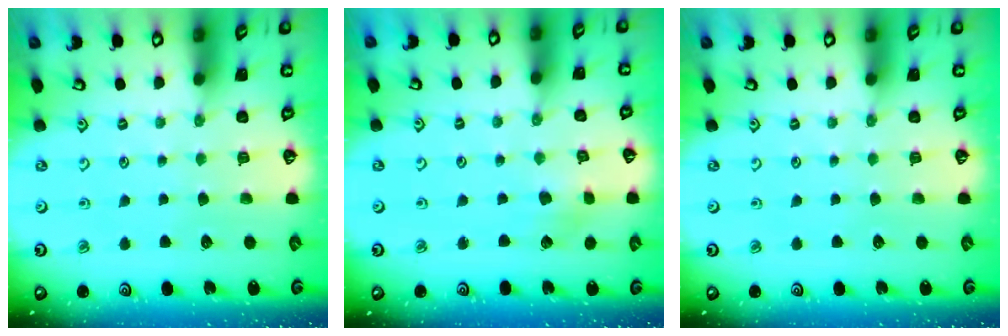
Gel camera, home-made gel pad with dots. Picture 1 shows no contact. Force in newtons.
{"total": 2.7, "press": 2.7, "slide": 0.4}
{"total": 0.0}